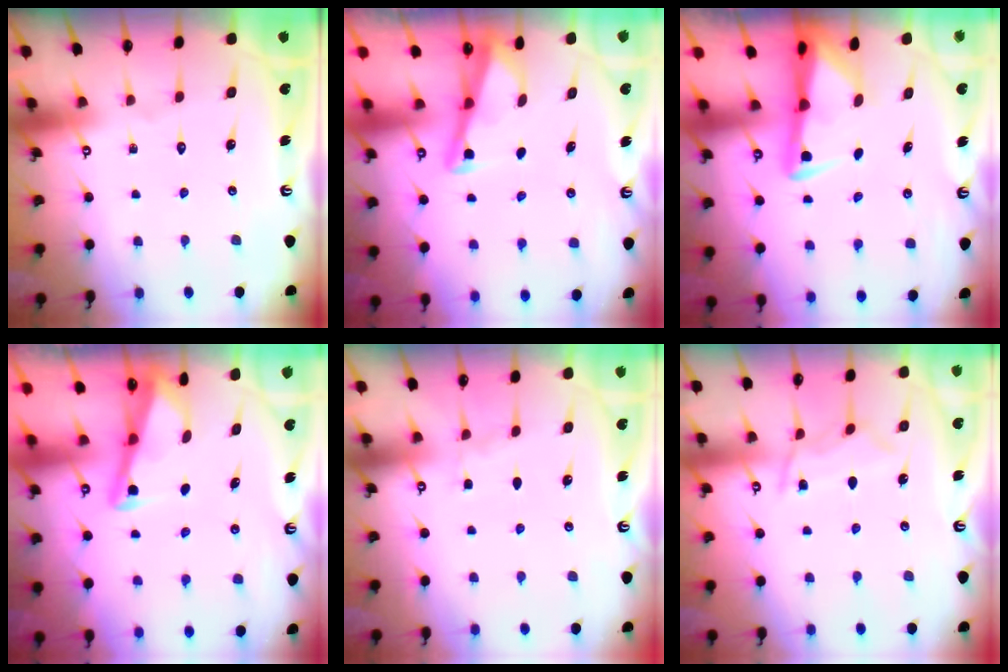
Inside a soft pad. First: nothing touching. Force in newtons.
{"total": 2.8, "press": 2.8, "slide": 0.4}
{"total": 2.8, "press": 2.8, "slide": 0.4}
{"total": 3.0, "press": 3.0, "slide": 0.3}
{"total": 3.2, "press": 3.1, "slide": 0.5}
{"total": 6.8, "press": 6.7, "slide": 0.8}